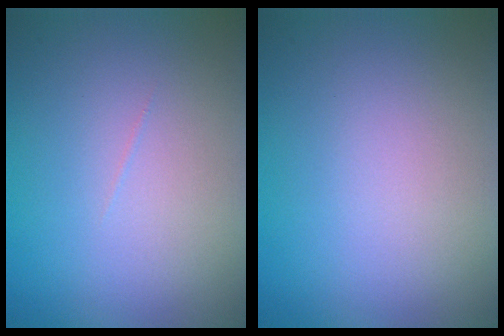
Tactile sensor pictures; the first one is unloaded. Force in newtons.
{"total": 0.0}